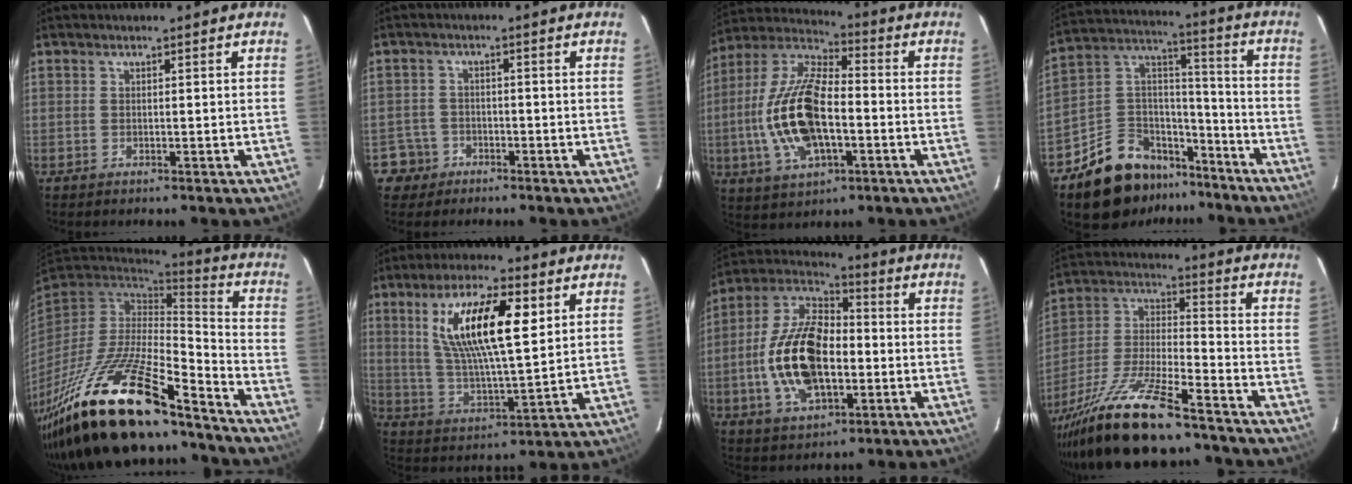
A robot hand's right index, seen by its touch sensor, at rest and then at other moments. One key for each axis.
{"total": 4.6, "fx": -2.2, "fy": 3.9, "fz": -0.3, "tx": -0.002, "ty": 0.026, "tz": -0.042}
{"total": 18.6, "fx": -3.4, "fy": 8.6, "fz": 16.1, "tx": -0.339, "ty": 0.001, "tz": -0.065}
{"total": 15.2, "fx": -10.6, "fy": 9.9, "fz": 4.6, "tx": -0.107, "ty": 0.076, "tz": -0.159}
{"total": 29.5, "fx": -20.9, "fy": 7.9, "fz": 19.2, "tx": -0.382, "ty": -0.059, "tz": -0.356}
{"total": 16.6, "fx": 5.9, "fy": 4.6, "fz": 14.8, "tx": -0.275, "ty": 0.007, "tz": 0.113}
{"total": 18.8, "fx": -3.1, "fy": 10.0, "fz": 15.6, "tx": -0.320, "ty": 0.008, "tz": -0.054}
{"total": 20.8, "fx": -15.5, "fy": 4.5, "fz": 13.2, "tx": -0.268, "ty": -0.028, "tz": -0.271}